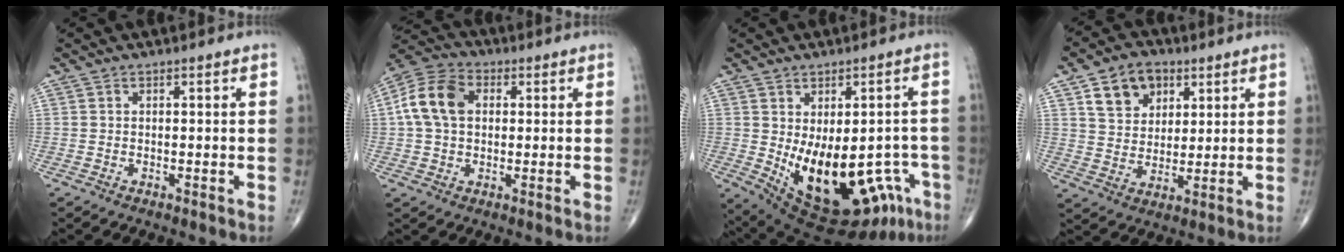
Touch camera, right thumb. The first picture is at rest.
{"total": 11.0, "force": [1.7, 7.8, 7.6], "torque": [-0.144, 0.024, 0.022]}
{"total": 21.0, "force": [-6.7, 10.7, 16.8], "torque": [-0.213, 0.003, -0.064]}
{"total": 10.2, "force": [4.8, 7.5, 5.1], "torque": [-0.054, -0.016, 0.086]}